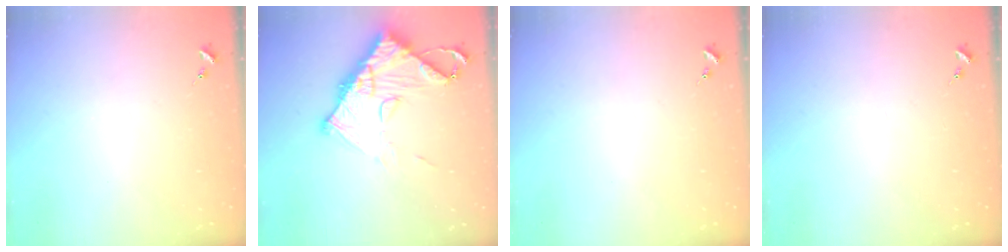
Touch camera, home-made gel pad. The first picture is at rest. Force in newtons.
{"total": 14.0, "press": 13.9, "slide": 1.3}
{"total": 0.0}
{"total": 0.0}